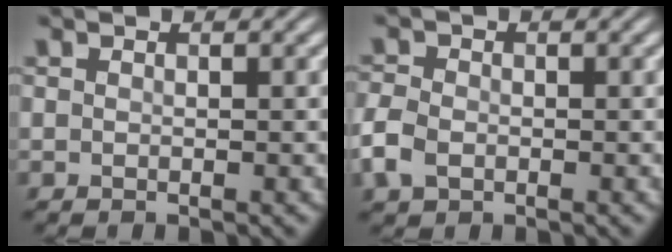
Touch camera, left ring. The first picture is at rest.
{"total": 3.2, "force": [-1.1, 2.3, 1.9], "torque": [-0.050, -0.003, -0.030]}